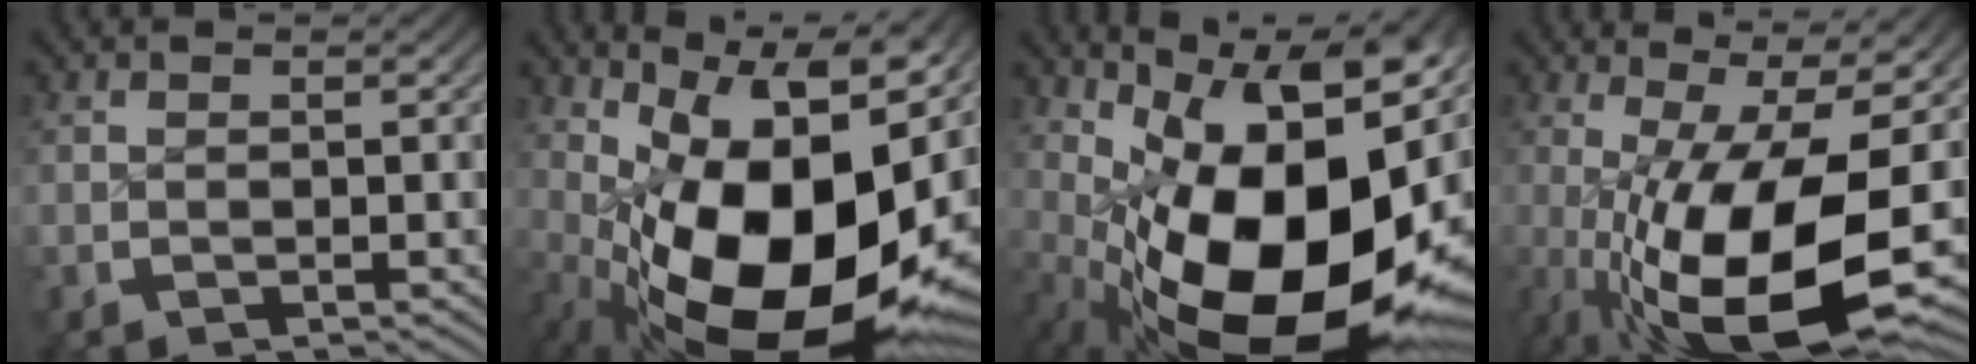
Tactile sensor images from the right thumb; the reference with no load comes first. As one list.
[{"total": 22.2, "force": [-1.3, 12.9, 18.0], "torque": [-0.298, -0.072, 0.021]}, {"total": 24.4, "force": [-1.5, 14.1, 19.9], "torque": [-0.318, -0.072, 0.017]}, {"total": 17.4, "force": [-2.1, 8.3, 15.1], "torque": [-0.276, -0.064, 0.010]}]